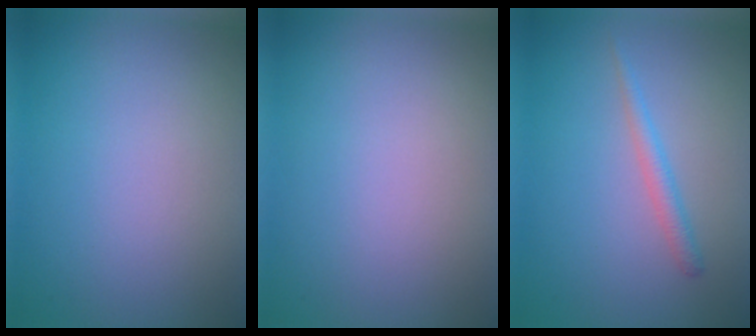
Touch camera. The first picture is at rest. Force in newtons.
{"total": 0.0}
{"total": 1.5, "press": 1.5, "slide": 0.0}